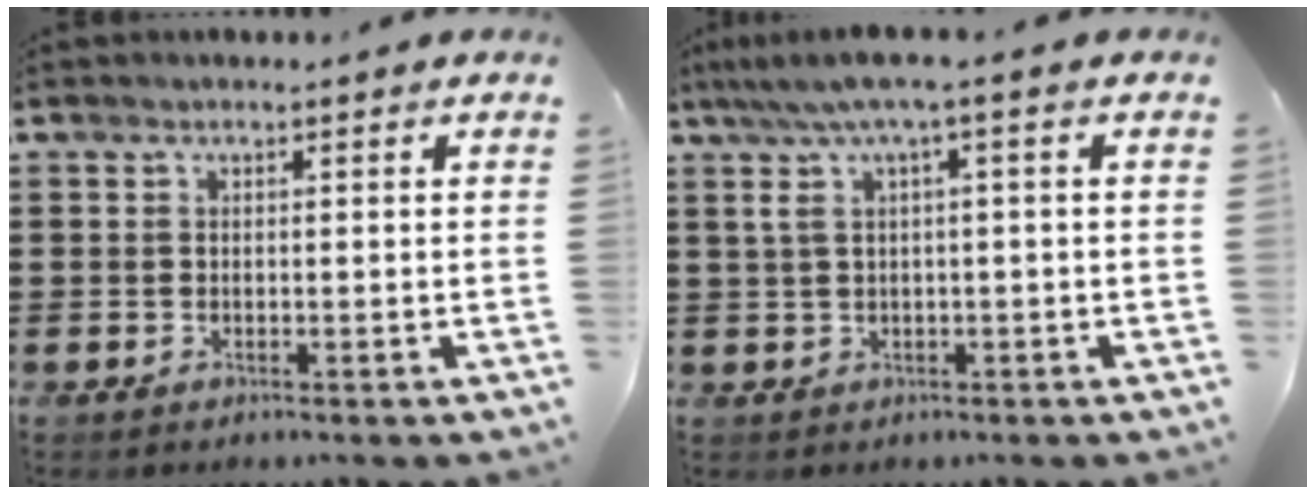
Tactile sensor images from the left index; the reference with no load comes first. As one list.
[{"total": 4.1, "force": [0.4, 0.2, 4.1], "torque": [-0.088, -0.004, 0.001]}]